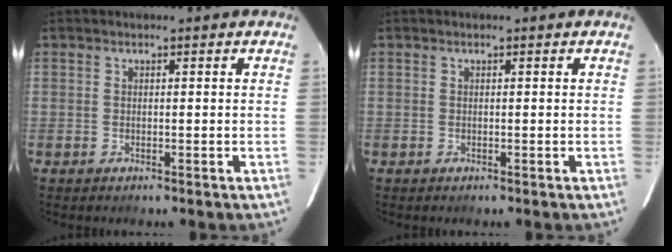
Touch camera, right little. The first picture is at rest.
{"total": 0.0}